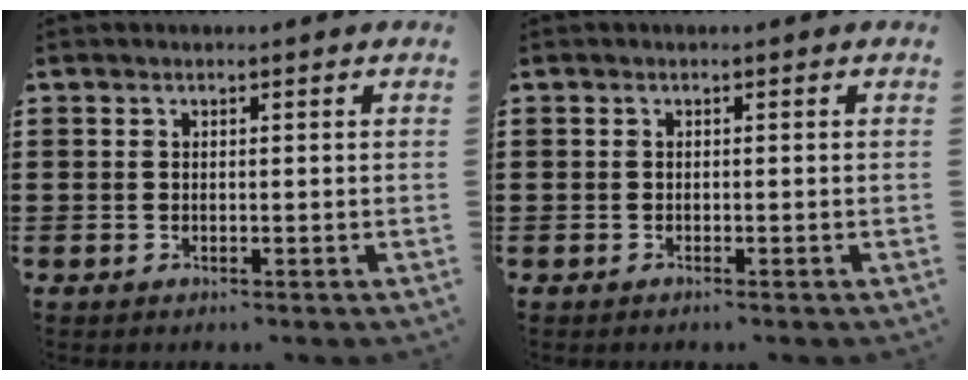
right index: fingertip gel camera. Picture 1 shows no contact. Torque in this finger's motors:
{"motor_torque": [0.25, 0.32, -0.01, 0.01]}